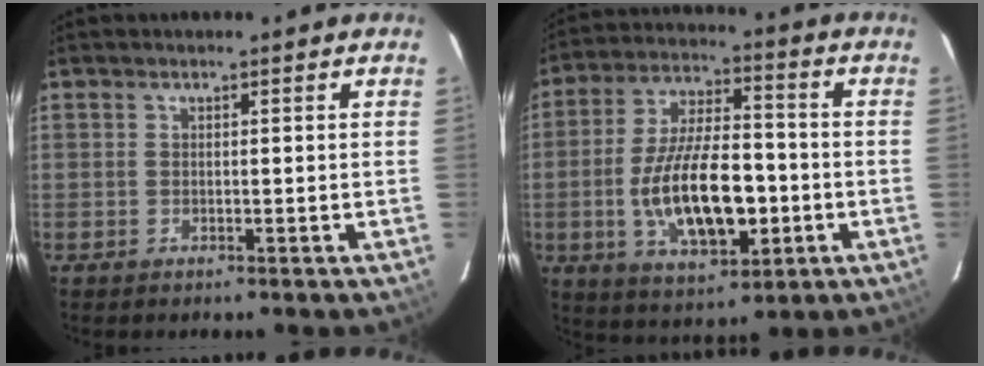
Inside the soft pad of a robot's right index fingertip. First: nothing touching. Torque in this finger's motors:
{"motor_torque": [1.26, -0.88, 1.05, 0.21]}